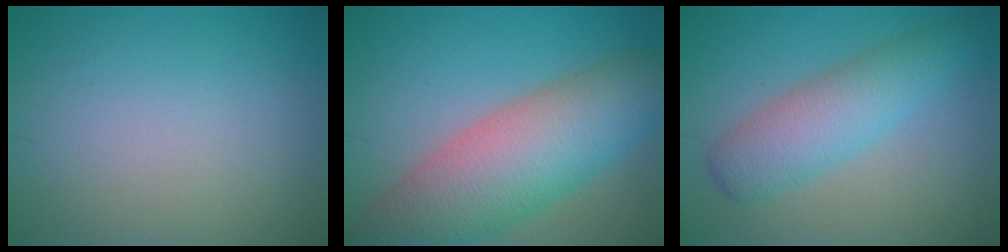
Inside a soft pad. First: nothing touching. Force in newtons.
{"total": 10.5, "press": 10.5, "slide": 0.8}
{"total": 4.9, "press": 4.9, "slide": 0.1}